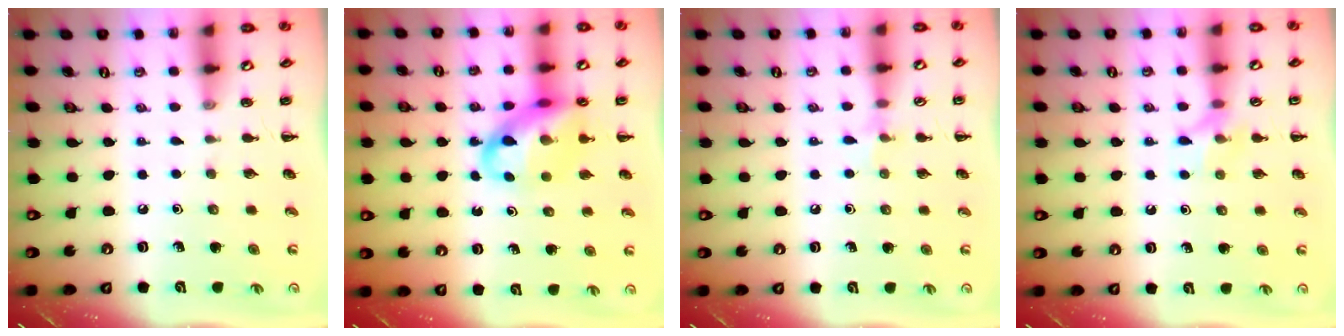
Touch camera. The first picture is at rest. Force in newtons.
{"total": 14.0, "press": 13.5, "slide": 3.5}
{"total": 5.3, "press": 5.0, "slide": 1.9}
{"total": 7.8, "press": 7.7, "slide": 0.9}